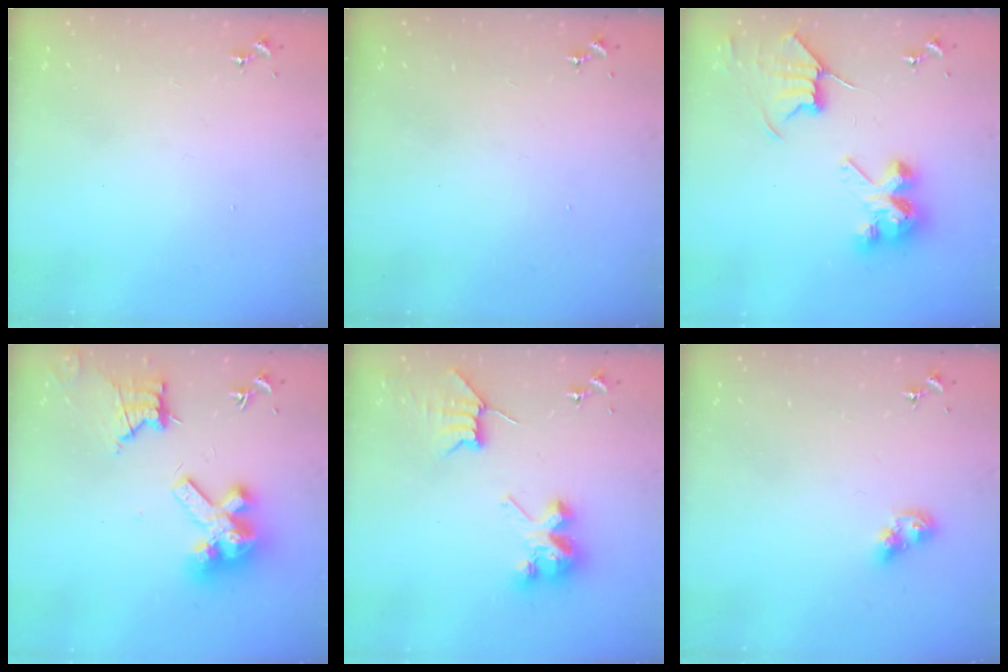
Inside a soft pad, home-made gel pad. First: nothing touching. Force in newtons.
{"total": 0.0}
{"total": 9.4, "press": 9.4, "slide": 0.8}
{"total": 15.0, "press": 14.9, "slide": 1.9}
{"total": 8.7, "press": 8.6, "slide": 0.6}
{"total": 6.3, "press": 6.3, "slide": 0.5}